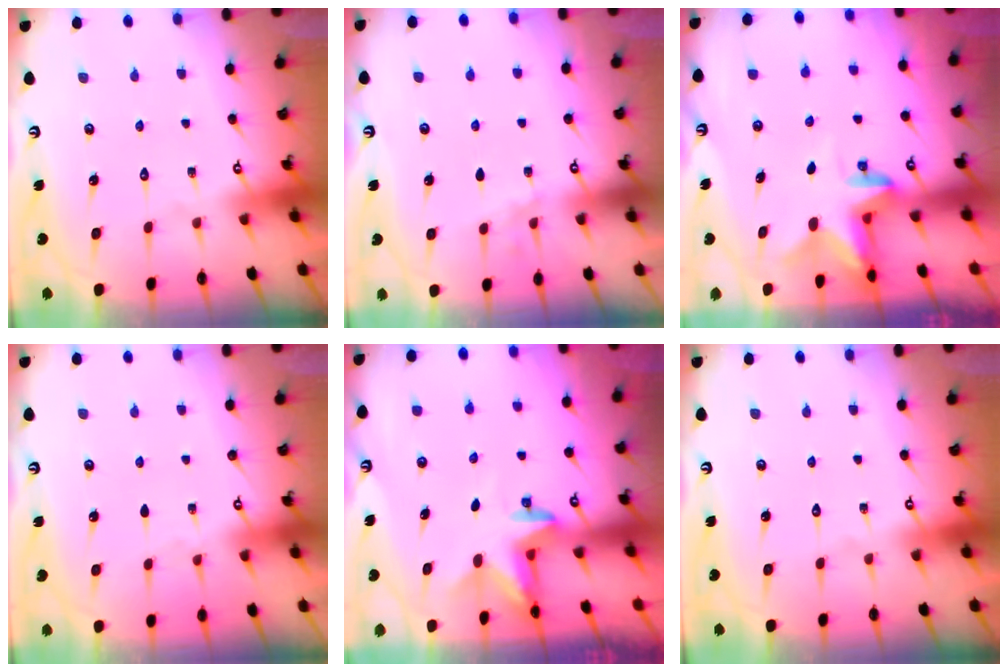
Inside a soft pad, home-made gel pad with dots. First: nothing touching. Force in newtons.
{"total": 2.5, "press": 1.6, "slide": 1.8}
{"total": 2.5, "press": 2.5, "slide": 0.5}
{"total": 3.6, "press": 2.9, "slide": 2.1}
{"total": 2.9, "press": 2.8, "slide": 0.6}
{"total": 0.0}